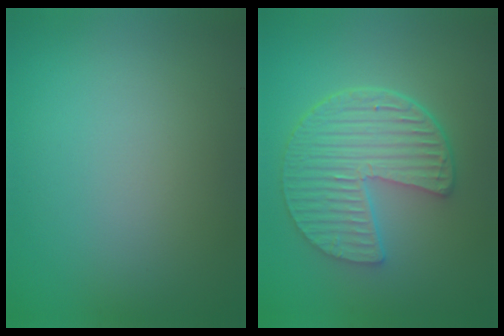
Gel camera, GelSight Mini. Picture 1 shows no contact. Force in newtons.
{"total": 6.4, "press": 4.7, "slide": 4.4}